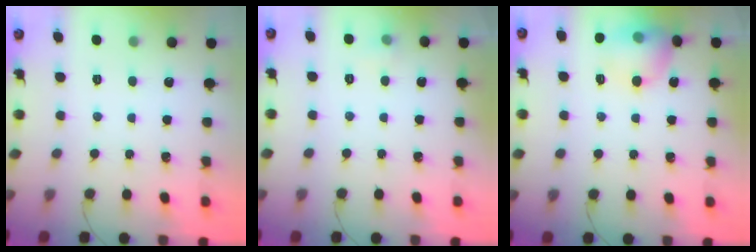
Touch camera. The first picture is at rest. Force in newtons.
{"total": 3.5, "press": 3.4, "slide": 1.0}
{"total": 12.8, "press": 12.6, "slide": 1.9}